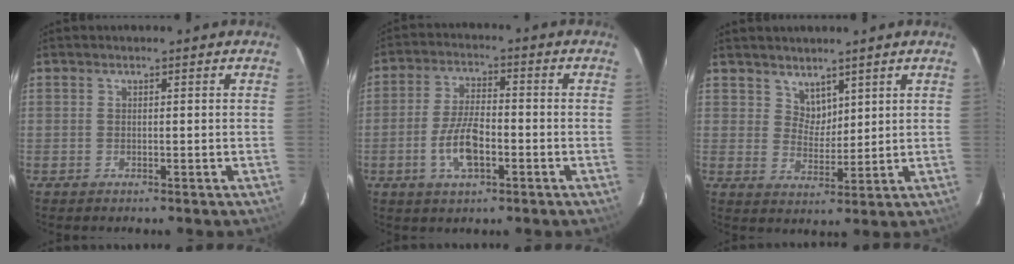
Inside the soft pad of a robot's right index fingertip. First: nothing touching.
{"total": 8.4, "force": [-2.9, 3.4, 7.1], "torque": [-0.145, 0.001, -0.053]}
{"total": 4.3, "force": [3.2, 2.7, 0.8], "torque": [-0.003, 0.007, 0.062]}